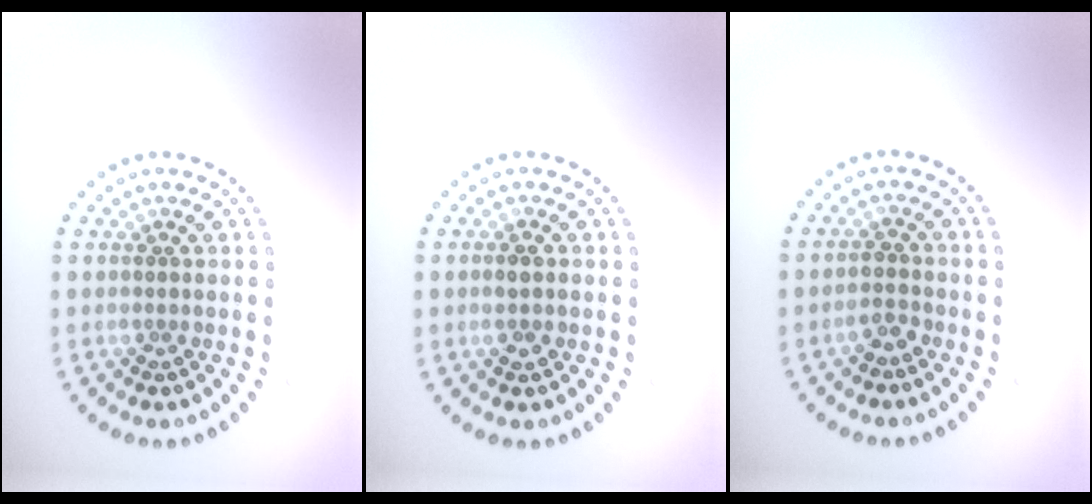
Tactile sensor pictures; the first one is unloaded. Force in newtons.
{"total": 1.4, "press": 1.3, "slide": 0.4}
{"total": 1.5, "press": 1.4, "slide": 0.7}